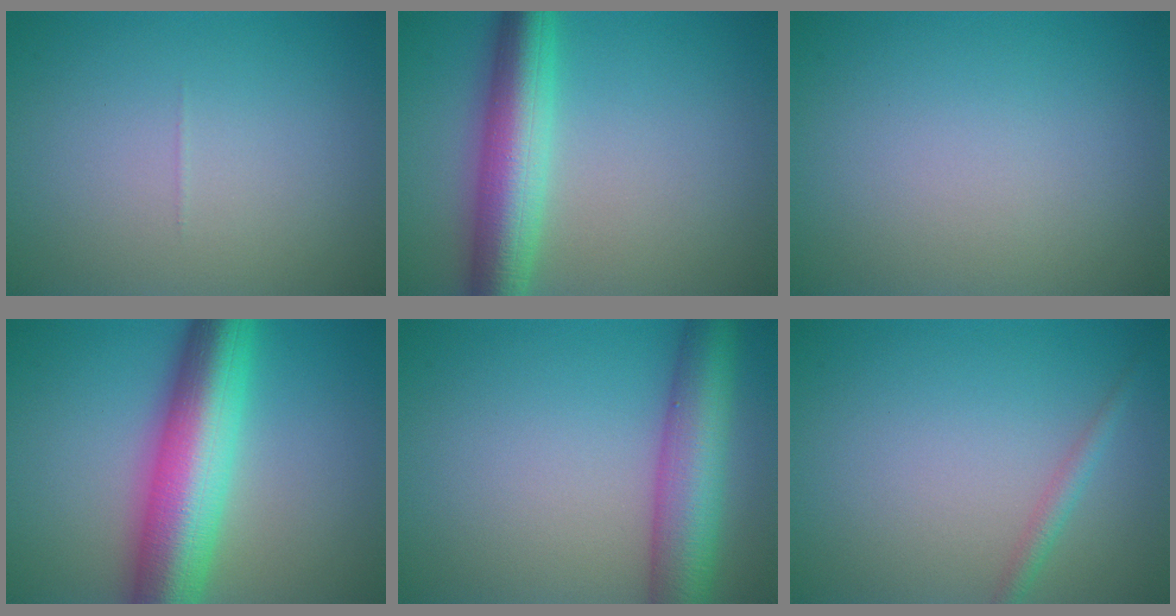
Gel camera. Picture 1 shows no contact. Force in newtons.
{"total": 7.2, "press": 7.2, "slide": 0.0}
{"total": 0.0}
{"total": 11.0, "press": 11.0, "slide": 0.3}
{"total": 7.5, "press": 7.5, "slide": 0.1}
{"total": 1.4, "press": 1.4, "slide": 0.0}